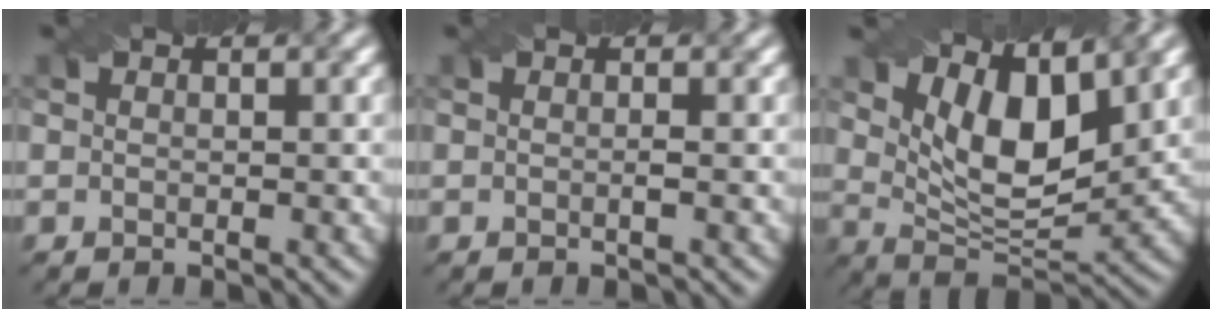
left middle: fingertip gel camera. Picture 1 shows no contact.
{"total": 0.5, "force": [-0.2, 0.0, 0.5], "torque": [-0.010, -0.002, -0.003]}
{"total": 7.8, "force": [3.5, 3.3, 6.1], "torque": [-0.113, -0.008, 0.060]}